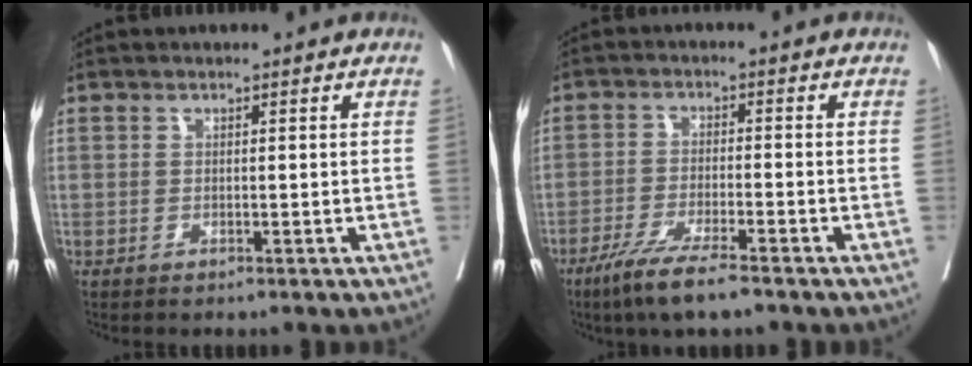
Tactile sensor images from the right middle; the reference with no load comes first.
{"total": 7.5, "force": [-5.3, 0.5, 5.3], "torque": [-0.100, -0.018, -0.091]}